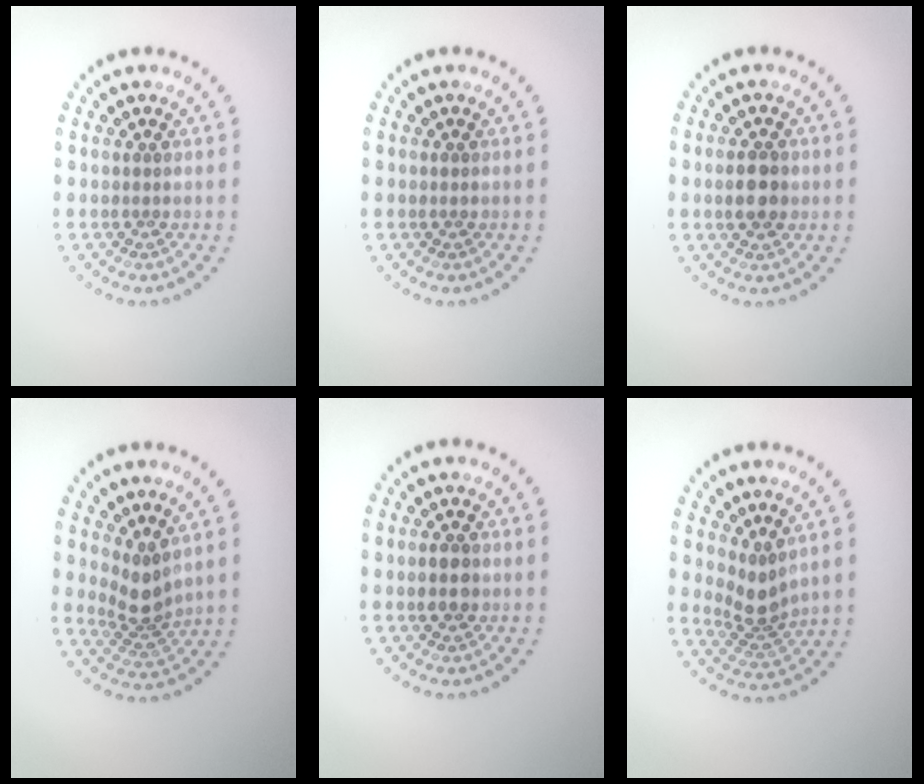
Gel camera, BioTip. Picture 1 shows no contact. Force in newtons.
{"total": 0.5, "press": 0.5, "slide": 0.0}
{"total": 3.0, "press": 3.0, "slide": 0.1}
{"total": 2.9, "press": 2.1, "slide": 2.0}
{"total": 2.4, "press": 2.4, "slide": 0.0}
{"total": 2.8, "press": 2.0, "slide": 2.0}